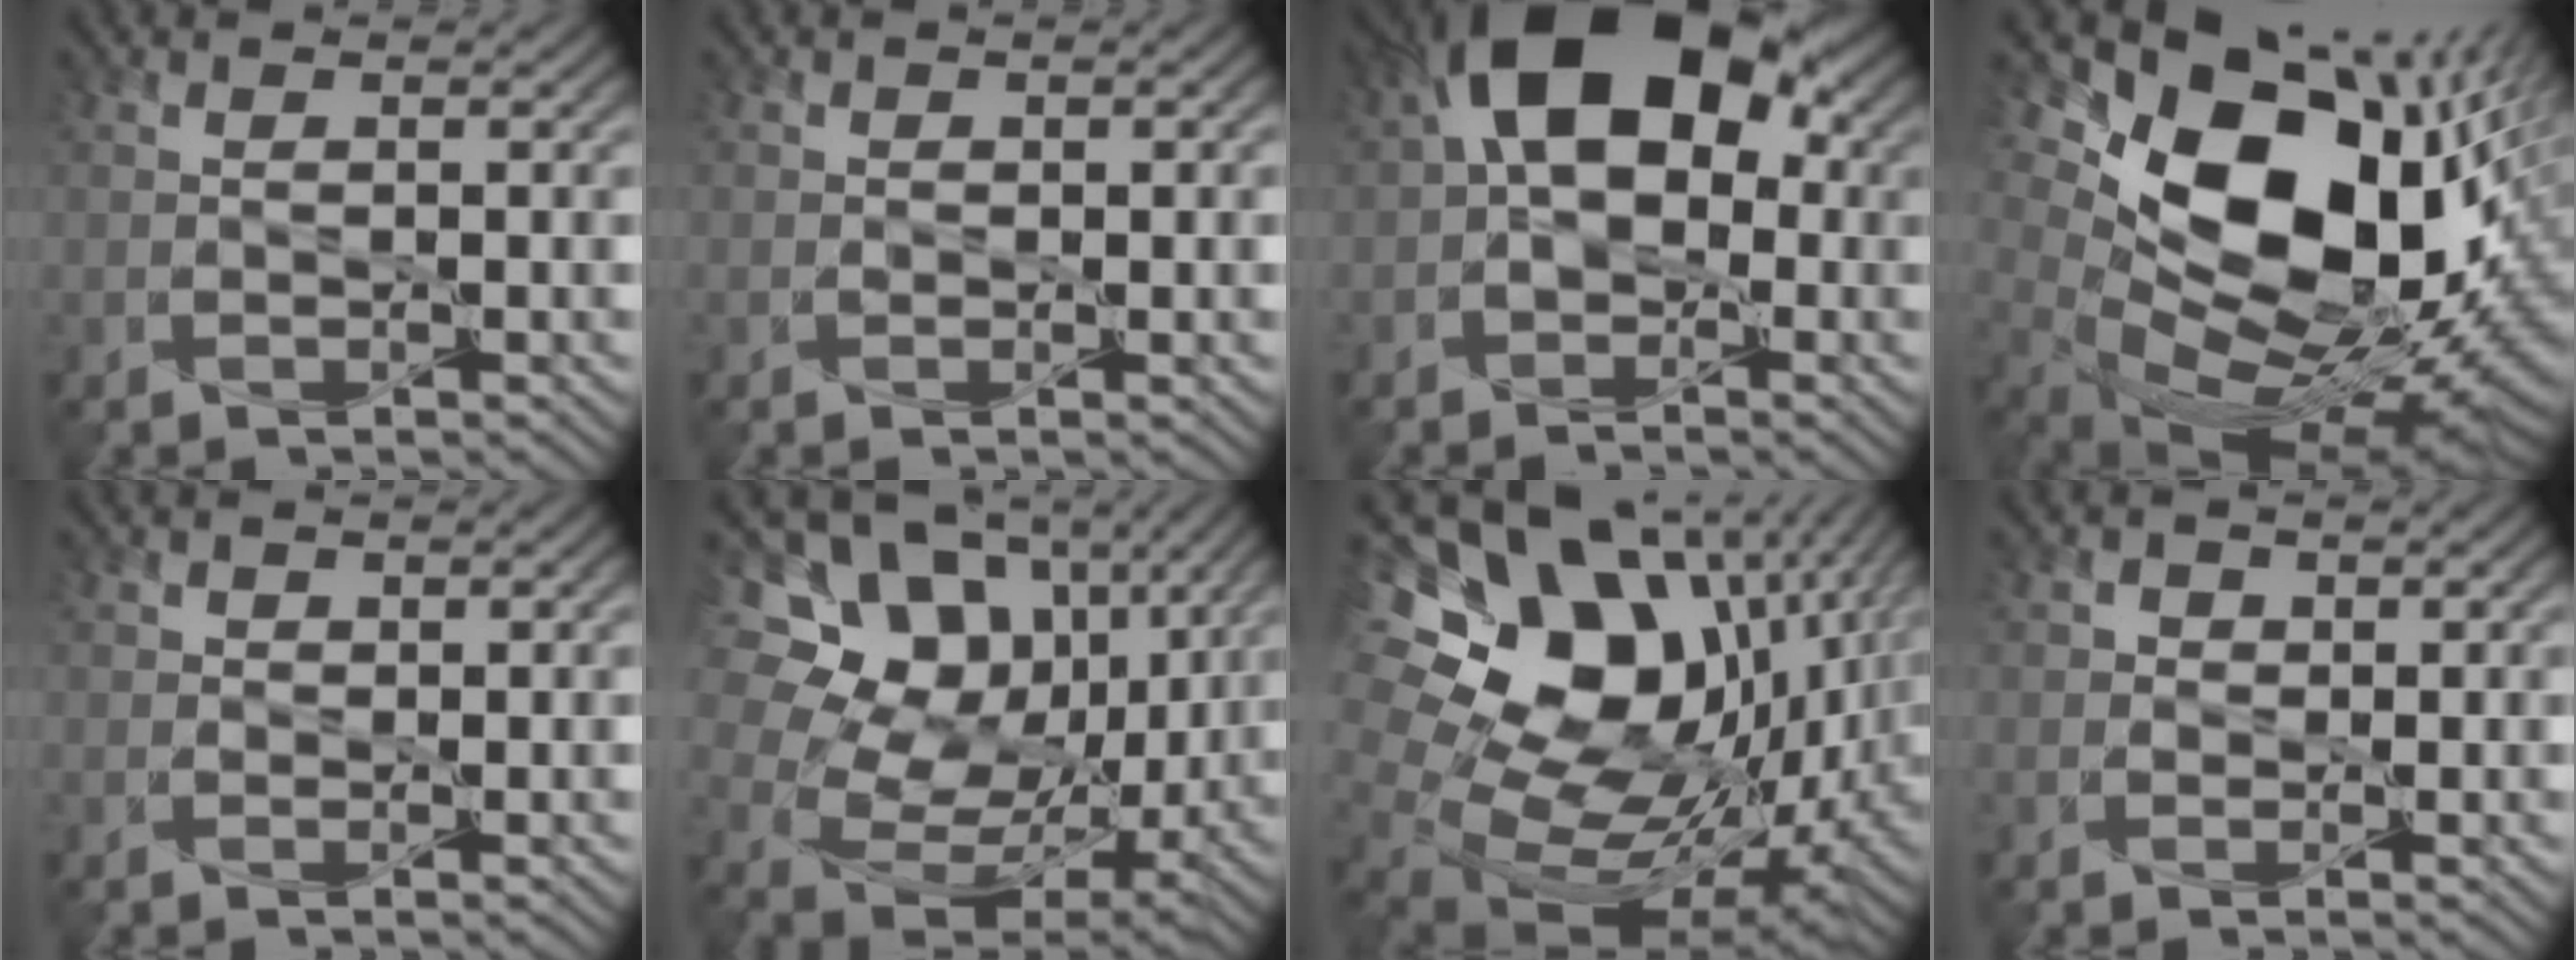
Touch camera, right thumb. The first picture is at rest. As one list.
[{"total": 0.5, "force": [-0.2, 0.4, 0.2], "torque": [-0.005, -0.002, -0.006]}, {"total": 14.9, "force": [2.6, 9.5, 11.2], "torque": [-0.166, 0.026, 0.023]}, {"total": 21.5, "force": [4.9, 13.8, 15.8], "torque": [-0.293, -0.008, 0.119]}, {"total": 0.9, "force": [0.1, 0.8, 0.2], "torque": [-0.004, -0.002, -0.002]}, {"total": 18.7, "force": [5.9, 14.3, 10.5], "torque": [-0.267, 0.043, 0.135]}, {"total": 19.7, "force": [4.4, 13.9, 13.2], "torque": [-0.270, -0.010, 0.117]}, {"total": 1.4, "force": [0.0, 1.3, 0.4], "torque": [-0.004, 0.000, -0.005]}]